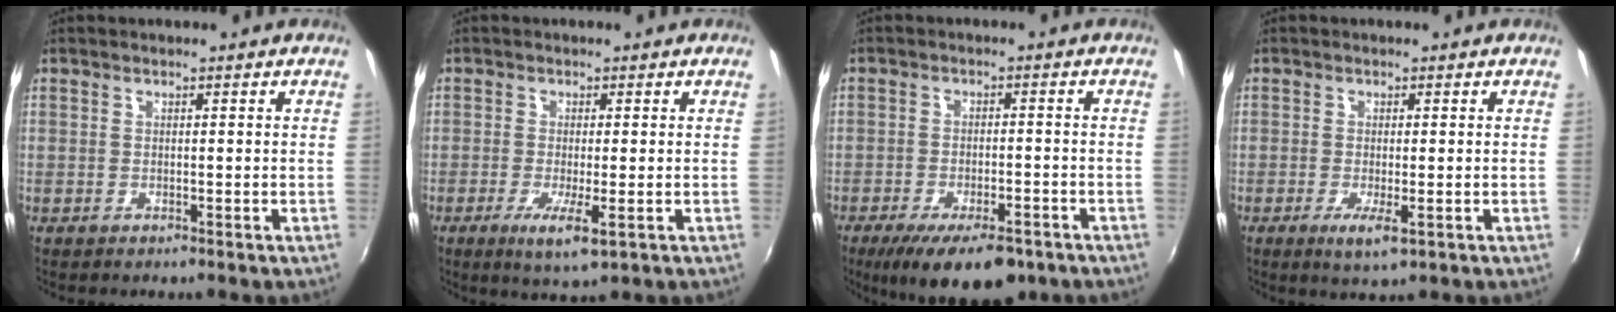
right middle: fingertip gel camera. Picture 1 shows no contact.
{"total": 4.9, "force": [-1.7, 0.3, 4.6], "torque": [-0.095, -0.016, -0.029]}
{"total": 13.0, "force": [-8.8, 4.7, 8.3], "torque": [-0.161, -0.027, -0.130]}
{"total": 3.4, "force": [-1.1, 0.5, 3.2], "torque": [-0.063, -0.012, -0.017]}